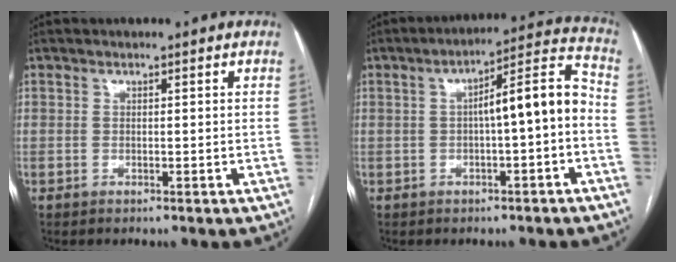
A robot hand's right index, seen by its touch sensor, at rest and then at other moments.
{"total": 9.3, "force": [-1.0, 1.3, 9.1], "torque": [-0.129, 0.037, -0.013]}